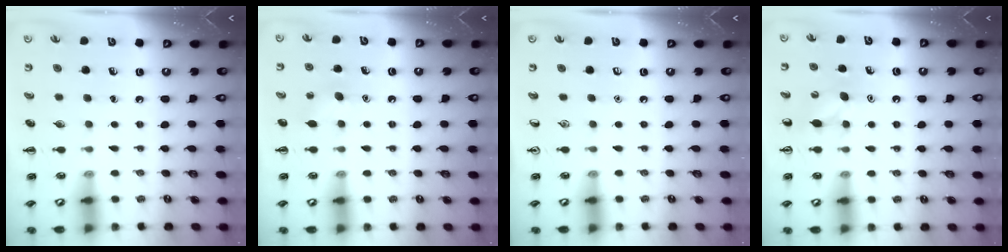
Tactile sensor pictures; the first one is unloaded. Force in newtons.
{"total": 3.9, "press": 3.7, "slide": 1.1}
{"total": 0.0}
{"total": 4.5, "press": 4.3, "slide": 1.2}